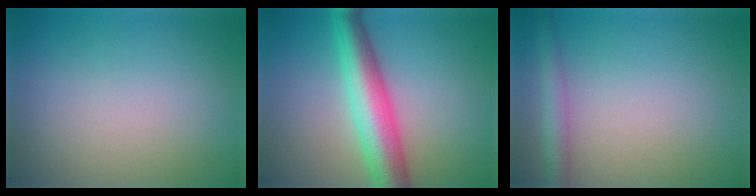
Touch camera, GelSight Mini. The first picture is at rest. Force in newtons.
{"total": 7.0, "press": 7.0, "slide": 0.1}
{"total": 2.6, "press": 2.6, "slide": 0.1}